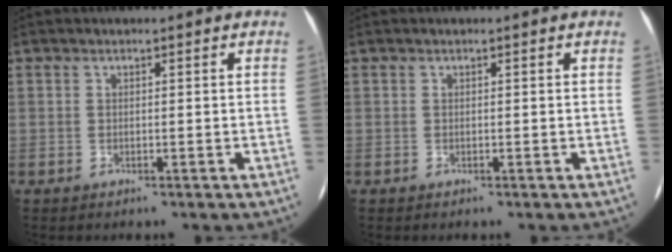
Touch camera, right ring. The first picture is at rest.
{"total": 0.0}